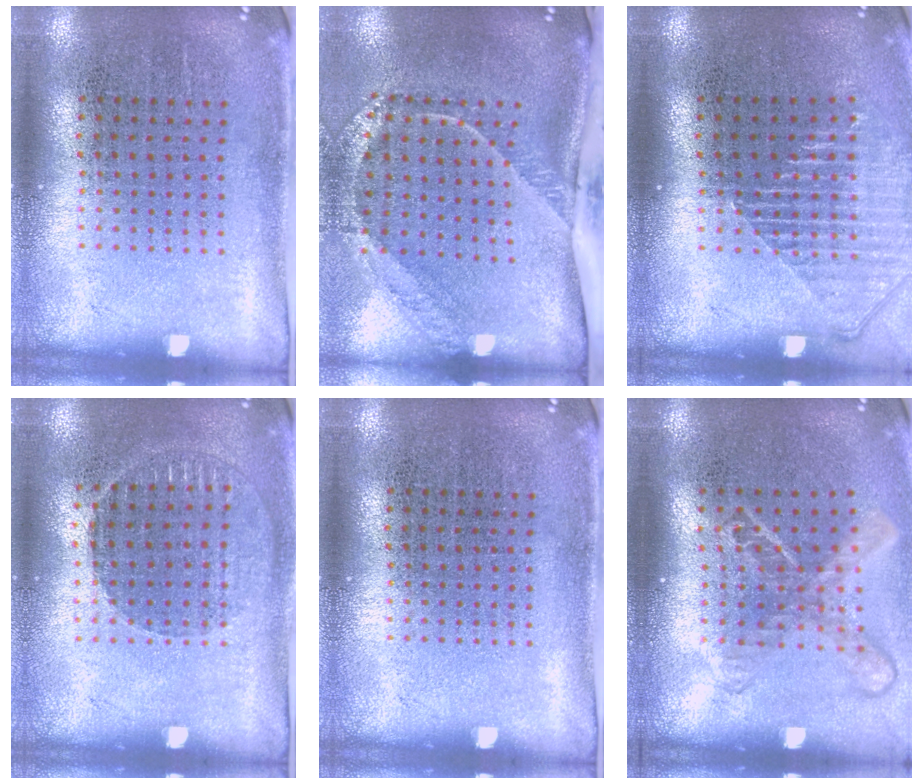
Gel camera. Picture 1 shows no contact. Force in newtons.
{"total": 2.7, "press": 1.8, "slide": 2.0}
{"total": 1.4, "press": 1.3, "slide": 0.5}
{"total": 1.0, "press": 1.0, "slide": 0.1}
{"total": 0.0}
{"total": 1.8, "press": 1.3, "slide": 1.2}